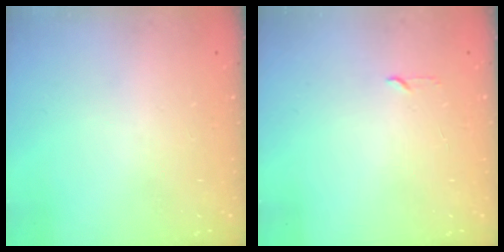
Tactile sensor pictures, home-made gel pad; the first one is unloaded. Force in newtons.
{"total": 2.3, "press": 2.2, "slide": 0.3}